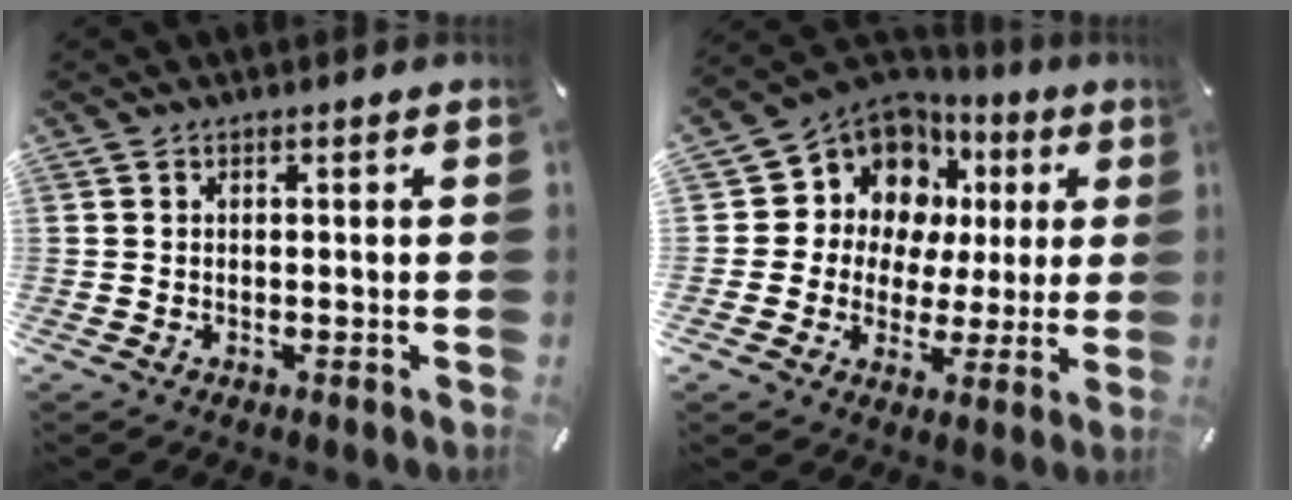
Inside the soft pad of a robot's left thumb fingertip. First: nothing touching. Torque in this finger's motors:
{"motor_torque": [0.57, 0.63, 0.69, 0.35, 0.07]}